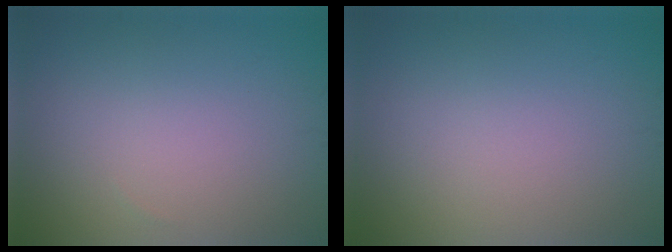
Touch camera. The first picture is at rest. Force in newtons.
{"total": 0.0}